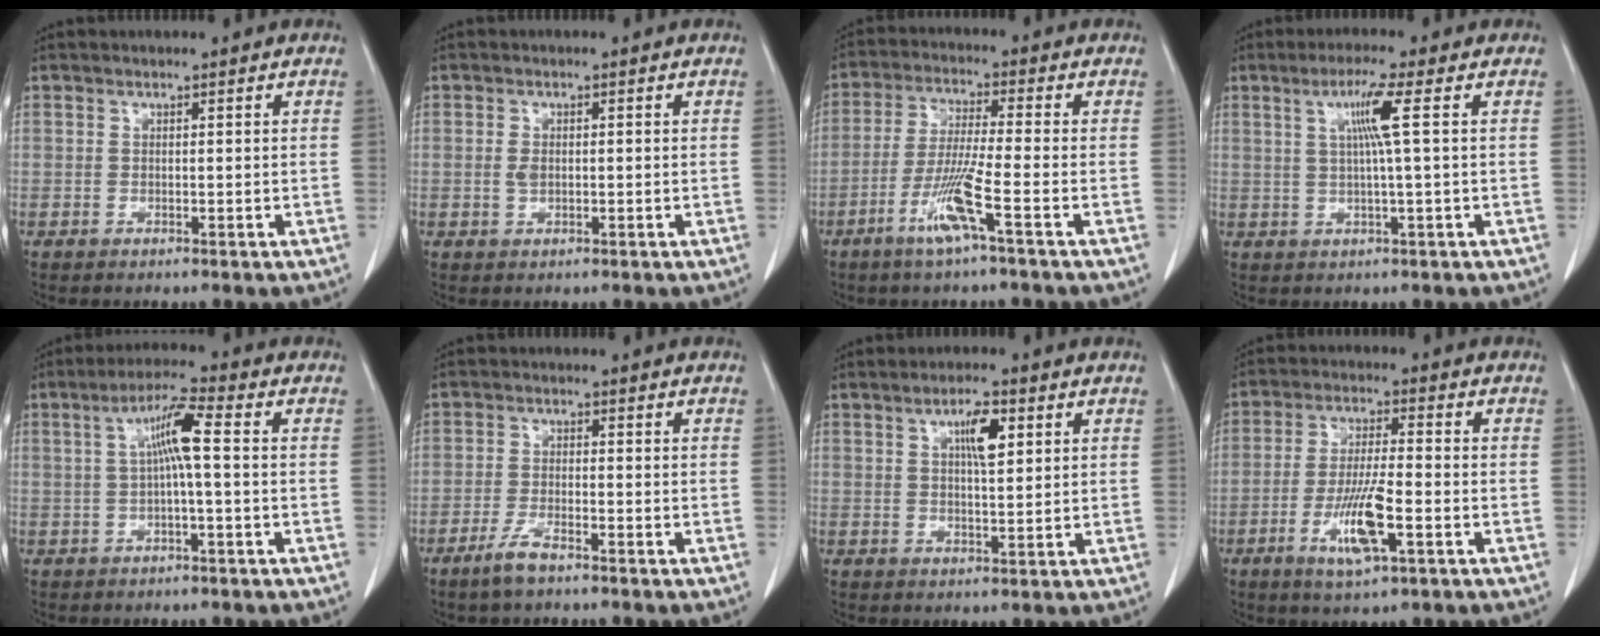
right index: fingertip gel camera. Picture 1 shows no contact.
{"total": 1.5, "force": [-0.1, 0.9, 1.2], "torque": [-0.025, 0.002, 0.003]}
{"total": 8.1, "force": [-3.9, -0.8, 7.0], "torque": [-0.144, -0.010, -0.079]}
{"total": 5.3, "force": [1.4, -1.1, 5.0], "torque": [-0.099, 0.003, 0.027]}
{"total": 6.3, "force": [0.7, 0.2, 6.3], "torque": [-0.119, 0.016, 0.010]}
{"total": 3.9, "force": [-2.9, 0.7, 2.5], "torque": [-0.055, -0.003, -0.055]}
{"total": 5.1, "force": [2.0, 1.2, 4.5], "torque": [-0.082, 0.001, 0.033]}
{"total": 9.2, "force": [-3.4, 1.3, 8.4], "torque": [-0.165, -0.008, -0.058]}